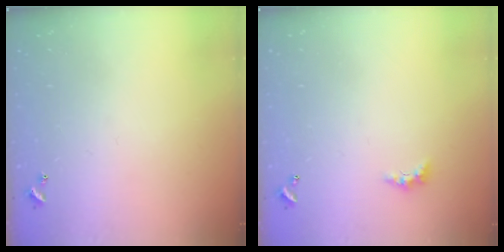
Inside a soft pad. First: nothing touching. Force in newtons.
{"total": 2.1, "press": 2.0, "slide": 0.7}